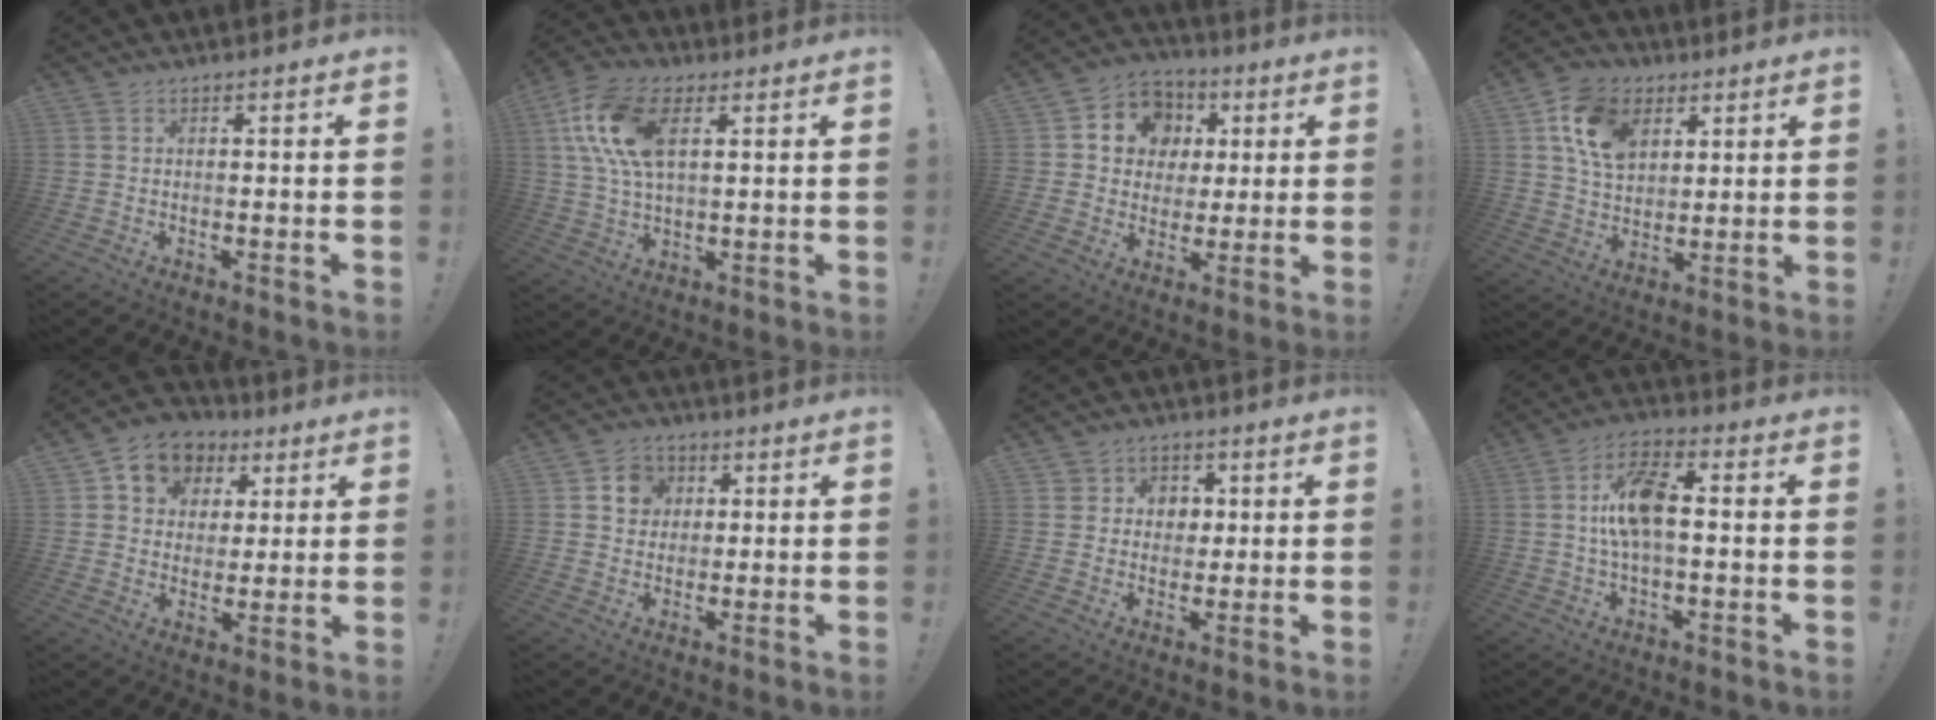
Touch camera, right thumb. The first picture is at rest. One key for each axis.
{"total": 15.4, "fx": 5.4, "fy": 8.8, "fz": 11.5, "tx": -0.244, "ty": -0.008, "tz": 0.099}
{"total": 10.5, "fx": 2.5, "fy": 9.6, "fz": 3.5, "tx": -0.053, "ty": -0.010, "tz": 0.054}
{"total": 14.1, "fx": 6.1, "fy": 10.1, "fz": 7.6, "tx": -0.125, "ty": -0.013, "tz": 0.123}
{"total": 10.2, "fx": 4.4, "fy": 8.4, "fz": 3.8, "tx": -0.051, "ty": -0.020, "tz": 0.086}
{"total": 7.4, "fx": 2.4, "fy": 6.7, "fz": 2.0, "tx": -0.033, "ty": -0.005, "tz": 0.049}
{"total": 5.7, "fx": 0.7, "fy": 5.6, "fz": 0.7, "tx": -0.003, "ty": -0.008, "tz": 0.014}
{"total": 11.7, "fx": 0.7, "fy": 5.5, "fz": 10.3, "tx": -0.186, "ty": 0.009, "tz": 0.012}